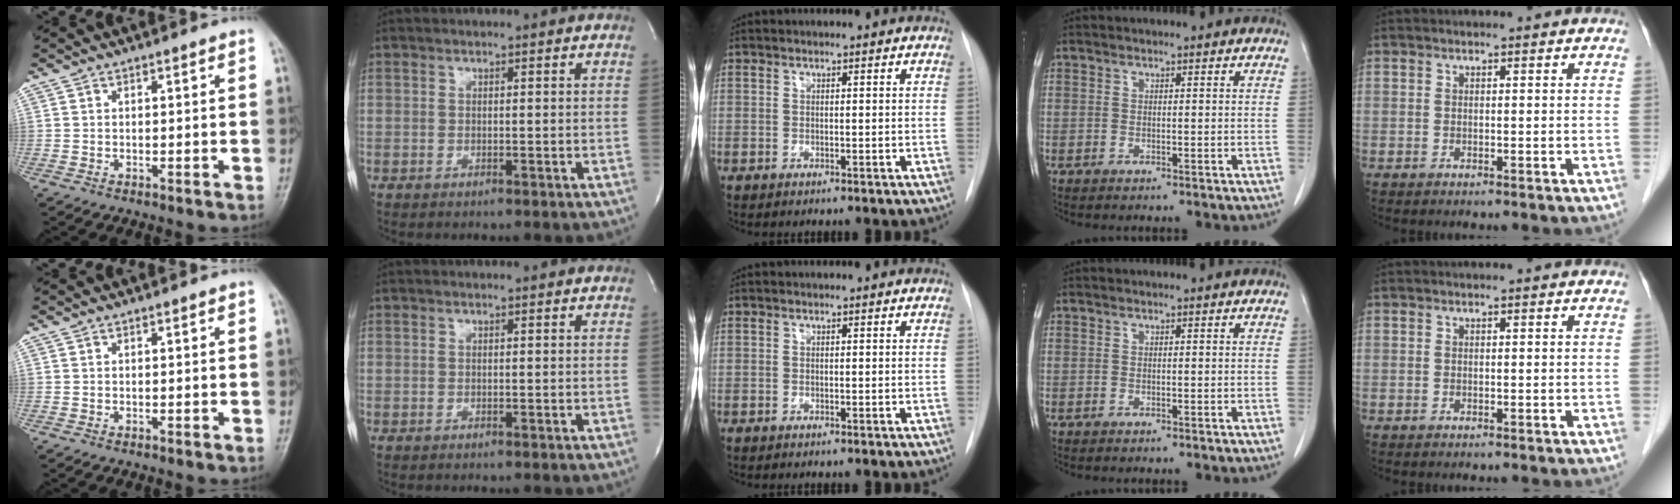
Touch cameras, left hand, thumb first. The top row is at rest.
{}